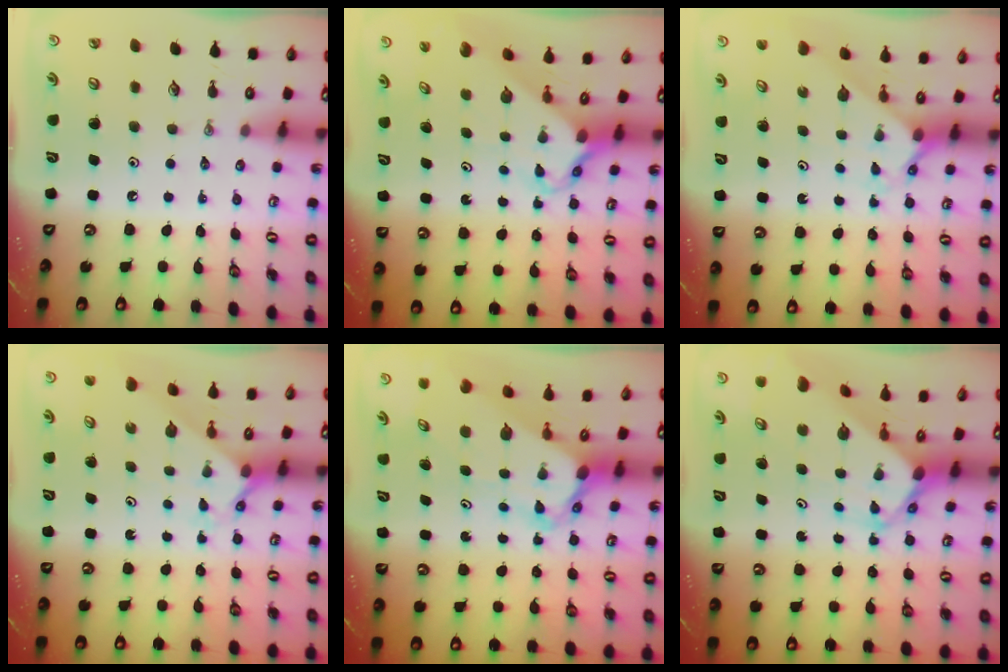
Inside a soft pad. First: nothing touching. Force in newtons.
{"total": 2.6, "press": 2.6, "slide": 0.3}
{"total": 2.1, "press": 2.1, "slide": 0.2}
{"total": 2.0, "press": 1.9, "slide": 0.2}
{"total": 3.8, "press": 3.8, "slide": 0.3}
{"total": 3.0, "press": 2.9, "slide": 0.4}